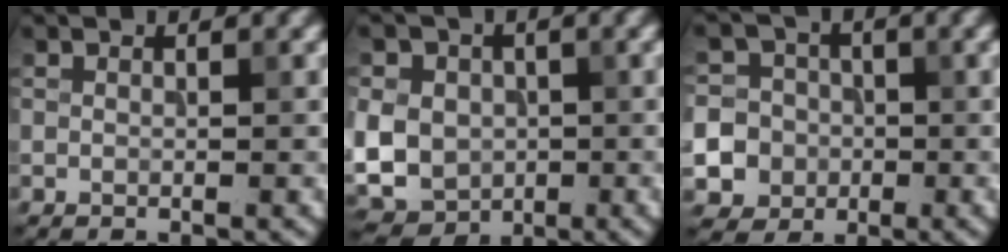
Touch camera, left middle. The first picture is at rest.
{"total": 8.8, "force": [-0.2, 7.6, 4.3], "torque": [-0.090, 0.002, -0.031]}
{"total": 11.6, "force": [-3.6, 10.7, 2.6], "torque": [-0.075, -0.011, -0.084]}